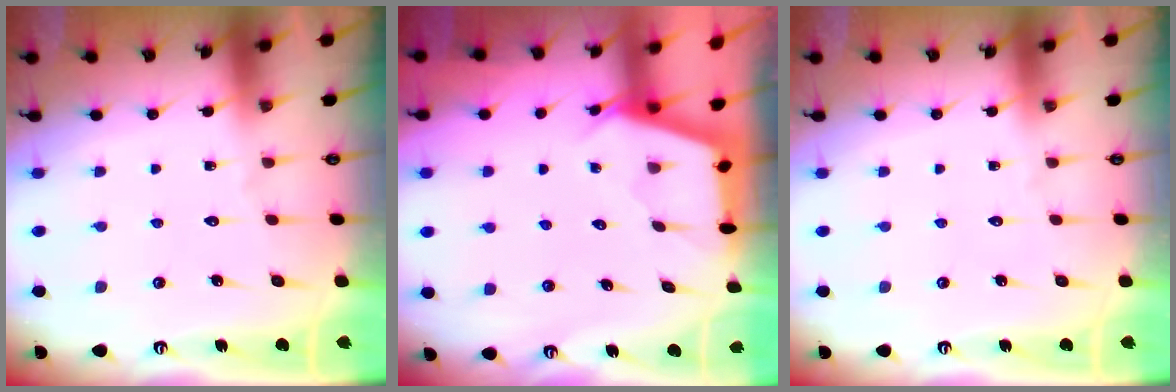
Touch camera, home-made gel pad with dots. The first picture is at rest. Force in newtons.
{"total": 2.5, "press": 2.5, "slide": 0.4}
{"total": 0.0}